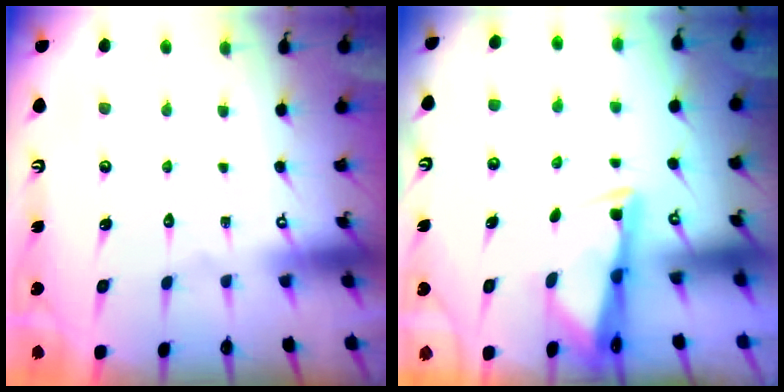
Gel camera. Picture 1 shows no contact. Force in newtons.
{"total": 2.8, "press": 2.7, "slide": 0.4}